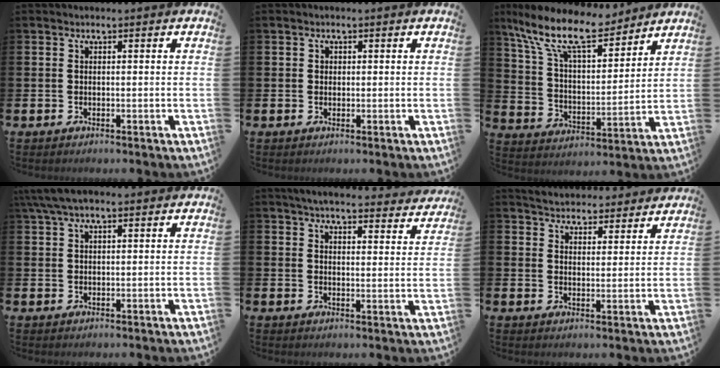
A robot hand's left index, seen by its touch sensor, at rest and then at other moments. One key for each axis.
{"total": 0.8, "fx": 0.3, "fy": 0.8, "fz": 0.2, "tx": 0.005, "ty": 0.003, "tz": 0.002}
{"total": 12.4, "fx": 10.2, "fy": 4.0, "fz": 5.8, "tx": -0.153, "ty": -0.051, "tz": 0.181}
{"total": 4.4, "fx": 3.2, "fy": 1.4, "fz": 2.7, "tx": -0.059, "ty": 0.002, "tz": 0.058}
{"total": 5.1, "fx": 4.8, "fy": 0.8, "fz": 1.3, "tx": -0.031, "ty": -0.031, "tz": 0.083}
{"total": 4.7, "fx": 4.6, "fy": 0.6, "fz": -0.2, "tx": -0.010, "ty": -0.030, "tz": 0.083}